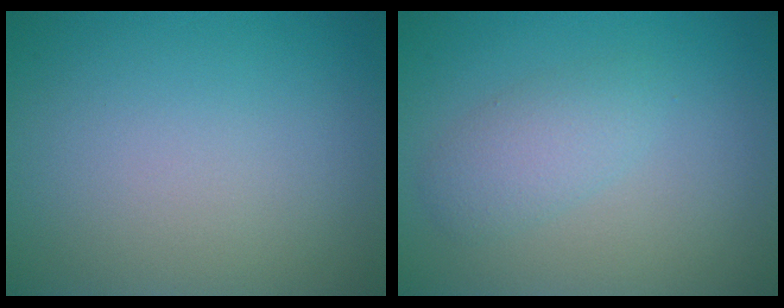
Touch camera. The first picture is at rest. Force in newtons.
{"total": 2.5, "press": 2.5, "slide": 0.1}